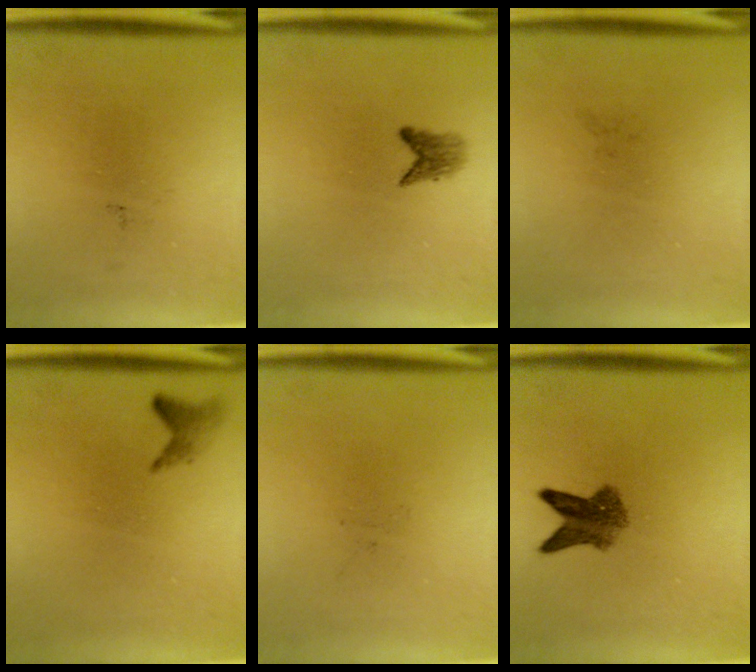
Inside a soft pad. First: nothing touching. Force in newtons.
{"total": 1.8}
{"total": 0.0}
{"total": 1.4}
{"total": 0.0}
{"total": 4.9}